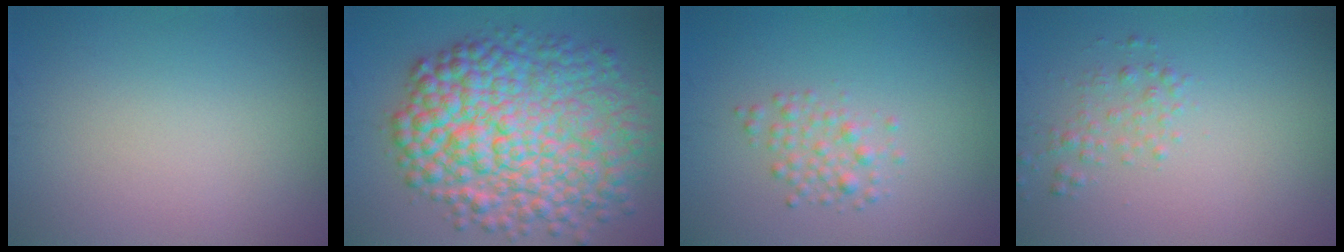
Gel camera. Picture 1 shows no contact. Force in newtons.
{"total": 12.0, "press": 12.0, "slide": 0.1}
{"total": 1.9, "press": 1.9, "slide": 0.1}
{"total": 1.6, "press": 1.6, "slide": 0.1}